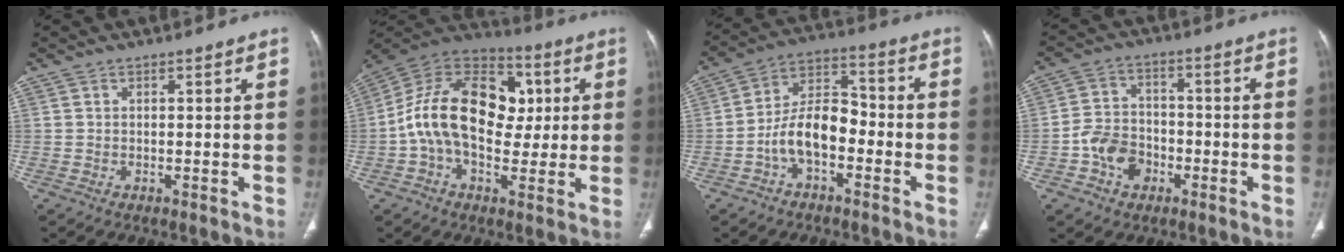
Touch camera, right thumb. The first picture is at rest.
{"total": 20.5, "force": [1.2, 13.7, 15.2], "torque": [-0.247, 0.031, 0.016]}
{"total": 10.5, "force": [-3.6, 5.8, 7.9], "torque": [-0.131, 0.046, -0.071]}
{"total": 8.1, "force": [-3.1, 6.2, 4.1], "torque": [-0.054, 0.028, -0.056]}